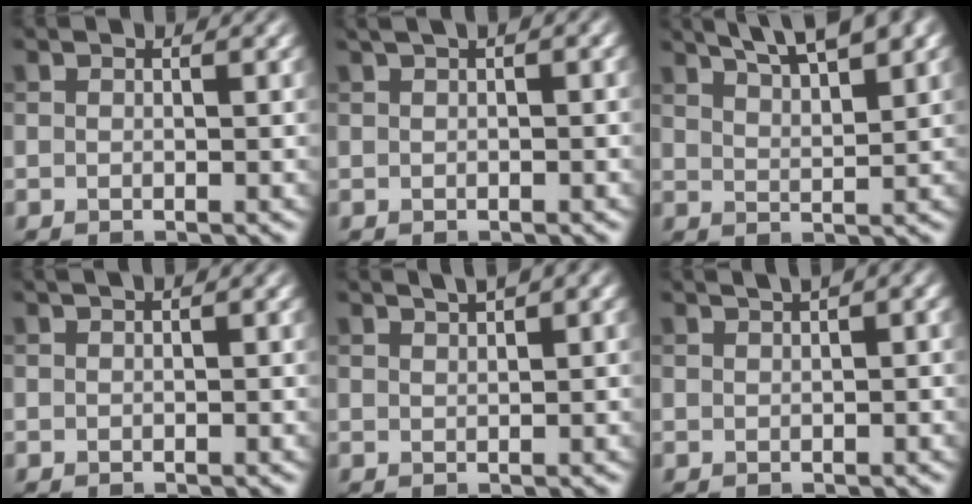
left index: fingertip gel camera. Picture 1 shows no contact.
{"total": 3.2, "force": [1.6, 1.0, 2.6], "torque": [-0.033, 0.012, 0.021]}
{"total": 8.3, "force": [6.0, 2.4, 5.2], "torque": [-0.055, 0.030, 0.062]}
{"total": 1.5, "force": [0.8, 0.3, 1.3], "torque": [-0.016, 0.004, 0.009]}
{"total": 3.3, "force": [2.1, 1.0, 2.4], "torque": [-0.022, 0.014, 0.022]}
{"total": 4.8, "force": [2.6, 1.9, 3.6], "torque": [-0.041, 0.031, 0.023]}